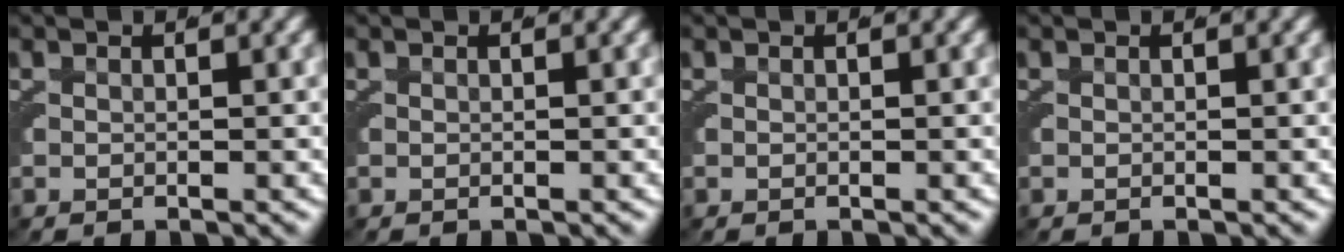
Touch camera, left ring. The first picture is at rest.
{"total": 0.0}
{"total": 0.0}
{"total": 0.0}